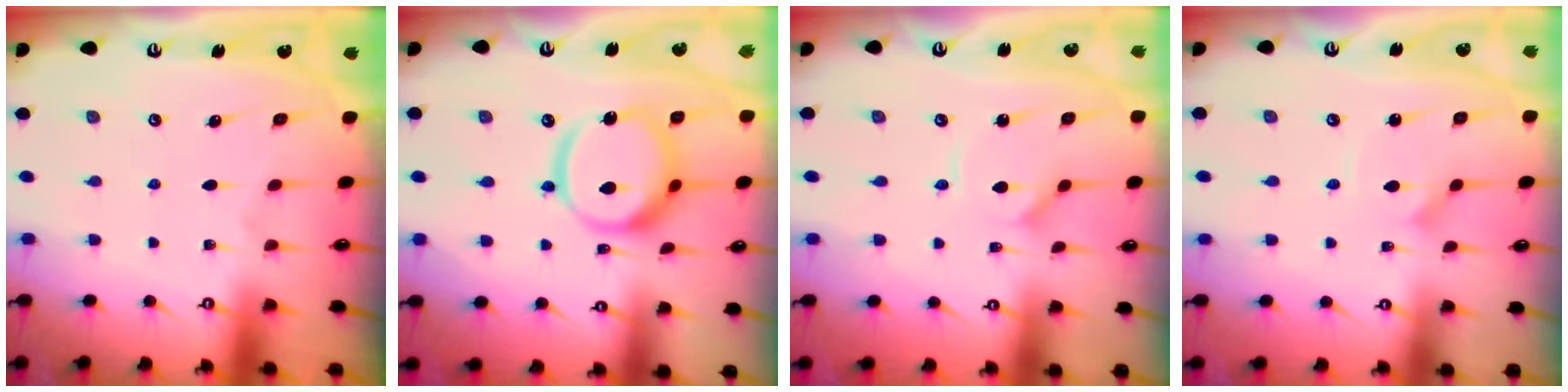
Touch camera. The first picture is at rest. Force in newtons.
{"total": 15.2, "press": 15.1, "slide": 1.8}
{"total": 1.8, "press": 1.7, "slide": 0.2}
{"total": 1.8, "press": 1.8, "slide": 0.0}